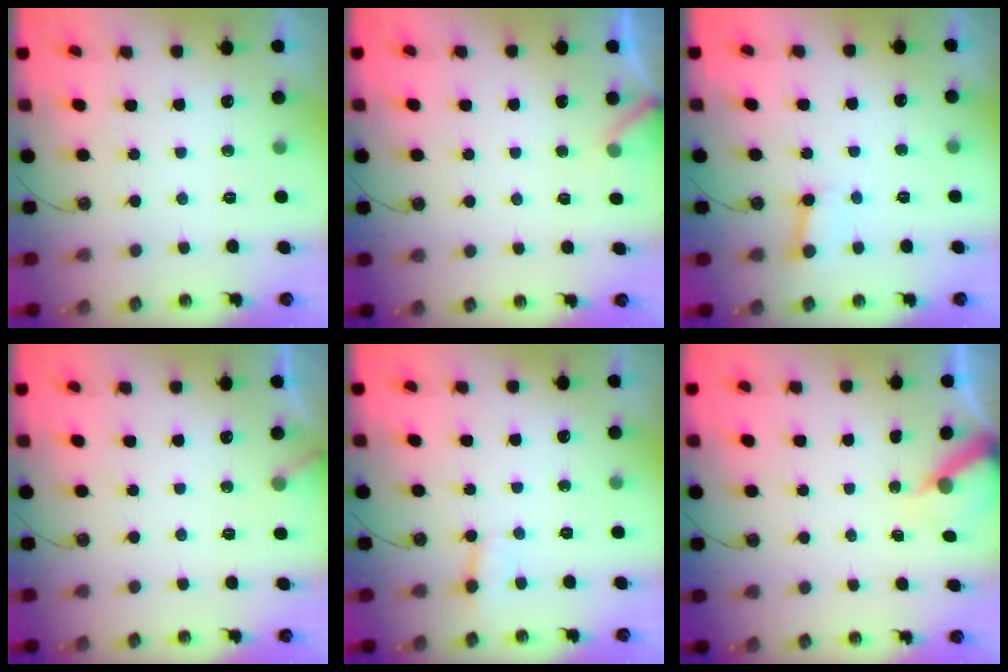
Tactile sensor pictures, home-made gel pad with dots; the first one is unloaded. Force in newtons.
{"total": 4.0, "press": 4.0, "slide": 0.3}
{"total": 3.0, "press": 3.0, "slide": 0.3}
{"total": 2.4, "press": 2.4, "slide": 0.1}
{"total": 4.1, "press": 4.0, "slide": 0.7}
{"total": 6.6, "press": 6.6, "slide": 0.4}